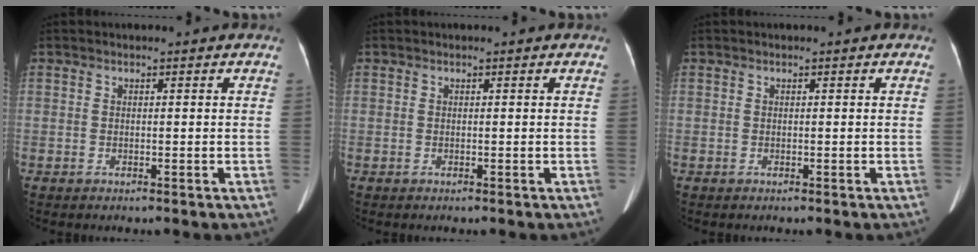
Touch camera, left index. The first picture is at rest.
{"total": 0.0}
{"total": 0.0}